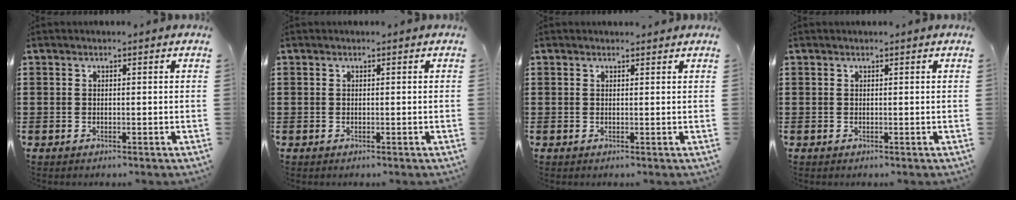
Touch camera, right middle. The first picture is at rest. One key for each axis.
{"total": 0.0}
{"total": 0.6, "fx": 0.5, "fy": 0.2, "fz": 0.1, "tx": 0.005, "ty": -0.003, "tz": 0.008}
{"total": 0.0}